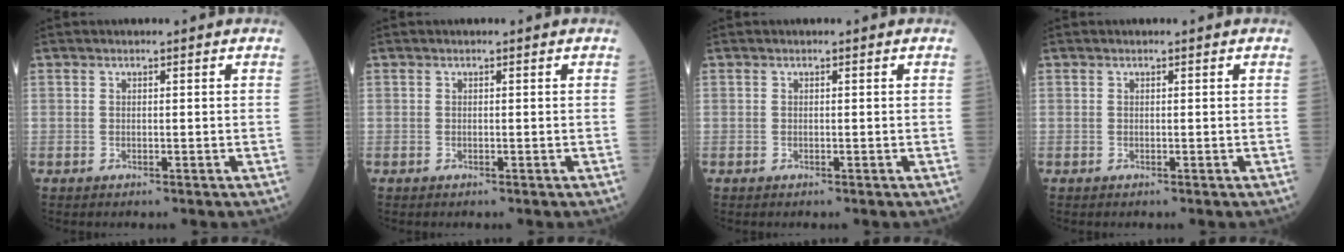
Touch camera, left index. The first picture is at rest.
{"total": 0.0}
{"total": 0.0}
{"total": 0.0}